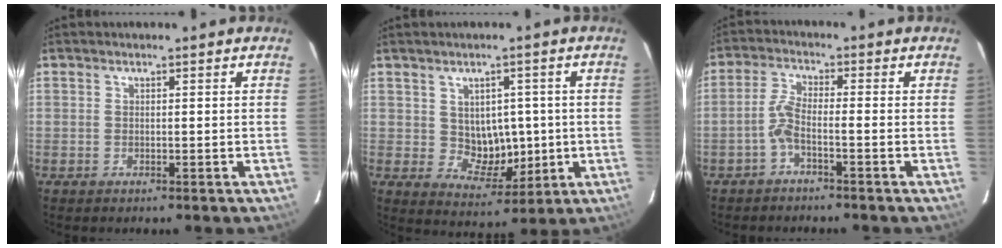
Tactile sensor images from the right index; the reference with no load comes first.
{"total": 6.8, "force": [0.5, 4.9, 4.6], "torque": [-0.064, 0.006, 0.026]}
{"total": 3.6, "force": [-1.7, 0.3, 3.1], "torque": [-0.070, 0.012, -0.036]}